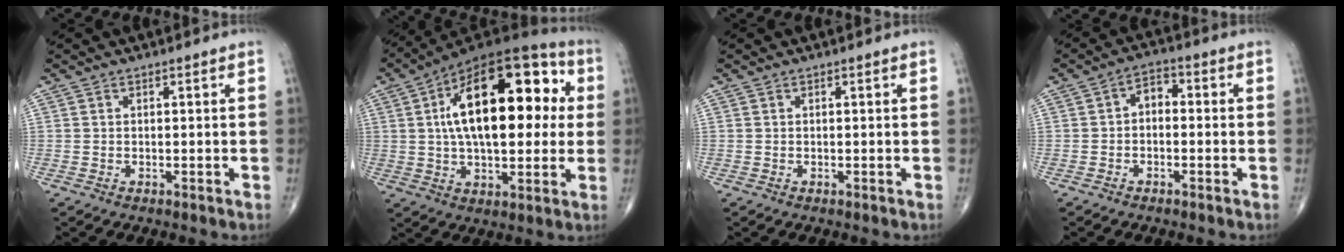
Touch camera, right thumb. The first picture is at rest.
{"total": 25.6, "force": [4.6, 12.5, 21.9], "torque": [-0.326, 0.023, 0.063]}
{"total": 0.0}
{"total": 3.9, "force": [-0.5, 2.6, 2.8], "torque": [-0.030, 0.020, -0.021]}